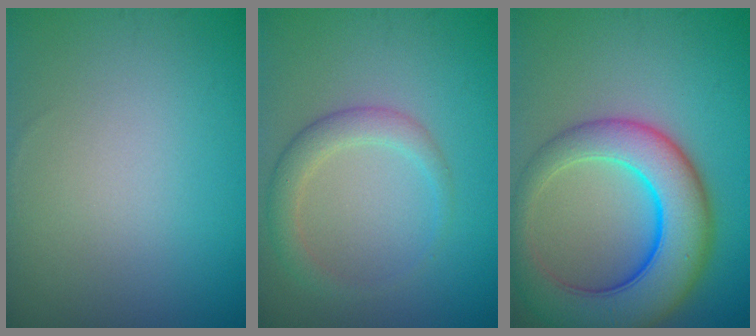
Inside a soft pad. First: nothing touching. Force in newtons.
{"total": 2.6, "press": 2.6, "slide": 0.2}
{"total": 9.2, "press": 9.2, "slide": 0.6}